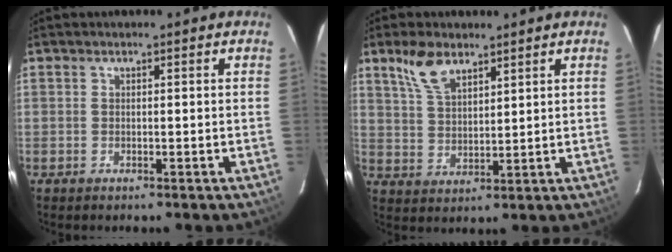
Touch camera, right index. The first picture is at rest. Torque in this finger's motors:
{"motor_torque": [0.36, 0.32, 0.29, 0.09]}